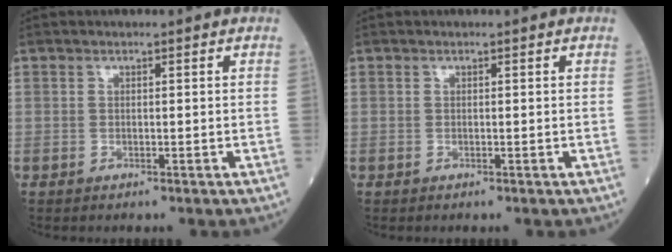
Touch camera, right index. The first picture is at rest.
{"total": 0.0}